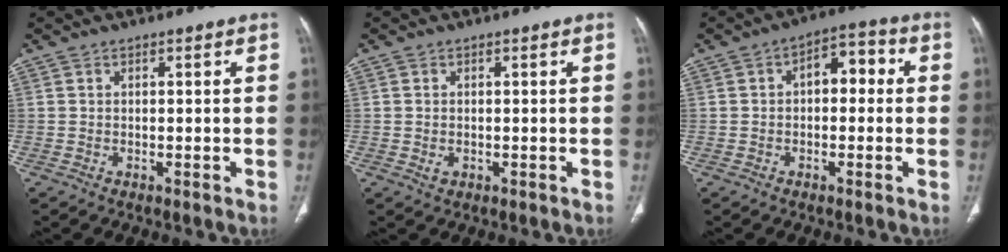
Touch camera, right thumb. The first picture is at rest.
{"total": 1.3, "force": [-0.2, 1.0, 0.8], "torque": [-0.016, 0.003, -0.001]}
{"total": 6.5, "force": [0.4, 4.0, 5.2], "torque": [-0.044, 0.024, -0.006]}